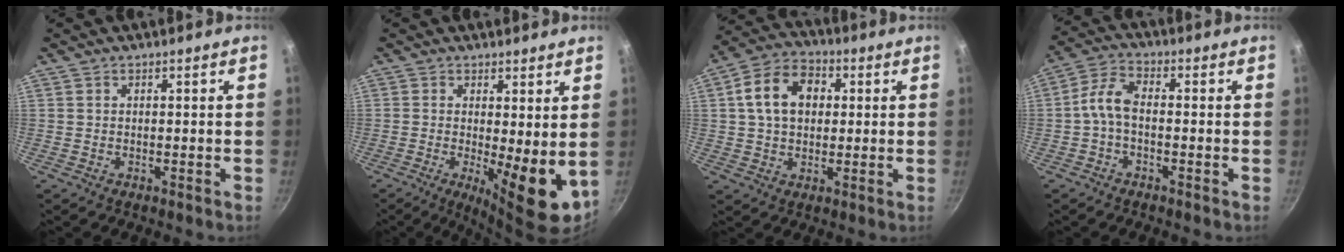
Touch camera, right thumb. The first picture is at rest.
{"total": 9.5, "force": [-0.2, 2.7, 9.1], "torque": [-0.122, -0.019, 0.005]}
{"total": 11.6, "force": [2.1, 8.4, 7.6], "torque": [-0.110, 0.017, 0.023]}
{"total": 5.6, "force": [-1.3, 2.8, 4.7], "torque": [-0.102, 0.028, -0.038]}